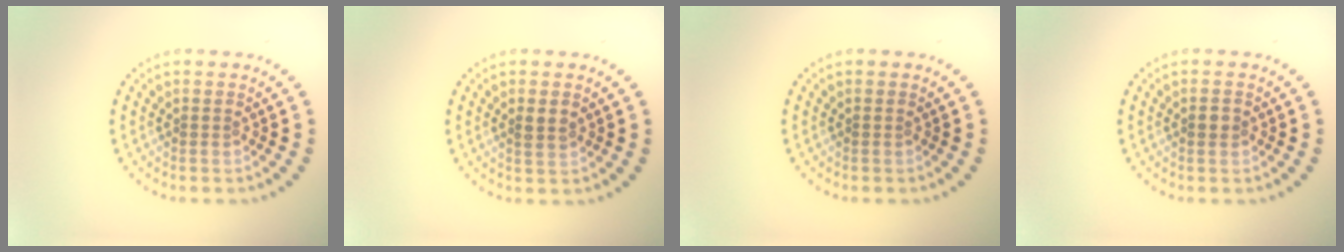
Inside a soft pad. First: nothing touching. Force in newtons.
{"total": 1.4, "press": 1.4, "slide": 0.3}
{"total": 0.0}
{"total": 1.3, "press": 1.3, "slide": 0.0}